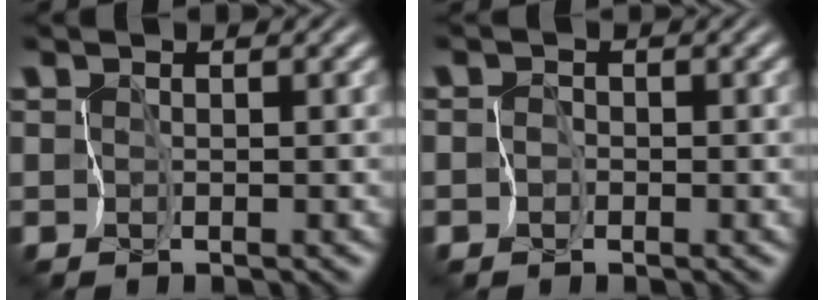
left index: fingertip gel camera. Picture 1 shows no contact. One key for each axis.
{"total": 1.5, "fx": -0.8, "fy": 1.2, "fz": 0.1, "tx": 0.019, "ty": 0.004, "tz": -0.022}